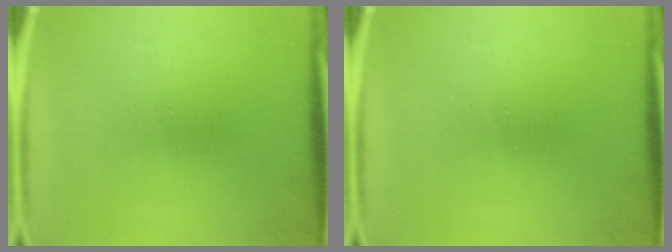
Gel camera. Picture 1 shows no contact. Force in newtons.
{"total": 0.0}